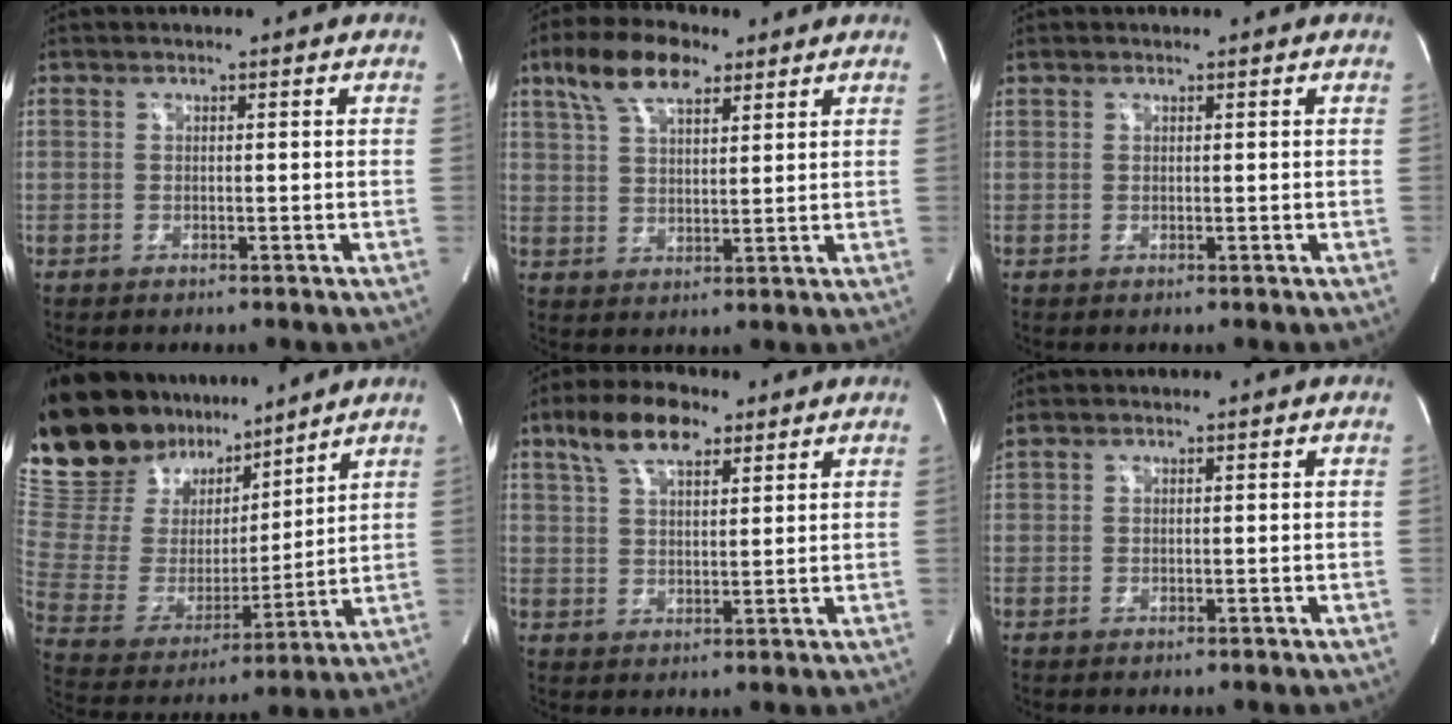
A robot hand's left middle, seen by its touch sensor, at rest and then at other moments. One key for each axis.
{"total": 9.7, "fx": 6.2, "fy": 3.7, "fz": 6.4, "tx": -0.130, "ty": 0.022, "tz": 0.115}
{"total": 0.7, "fx": 0.6, "fy": 0.1, "fz": -0.3, "tx": -0.004, "ty": 0.013, "tz": 0.016}
{"total": 21.4, "fx": 17.6, "fy": 8.6, "fz": 8.6, "tx": -0.181, "ty": 0.025, "tz": 0.323}
{"total": 9.0, "fx": 5.8, "fy": 3.4, "fz": 6.0, "tx": -0.120, "ty": 0.020, "tz": 0.108}
{"total": 1.2, "fx": 1.2, "fy": 0.3, "fz": 0.0, "tx": -0.015, "ty": 0.018, "tz": 0.033}